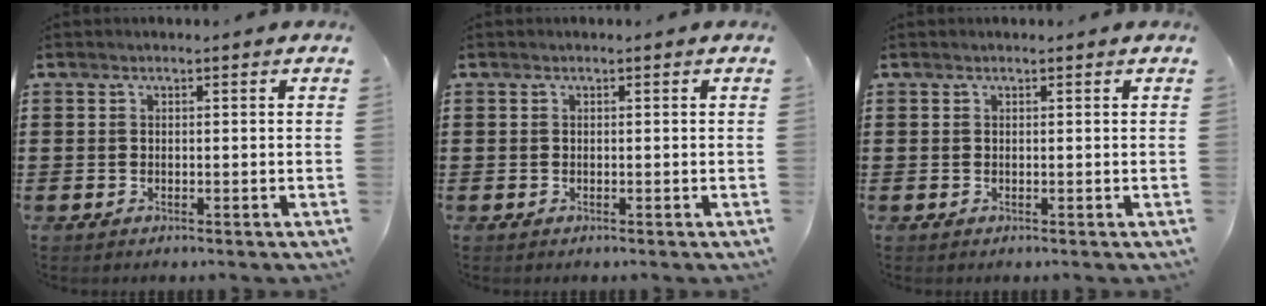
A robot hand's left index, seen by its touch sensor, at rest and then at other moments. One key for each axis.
{"total": 0.0}
{"total": 0.0}